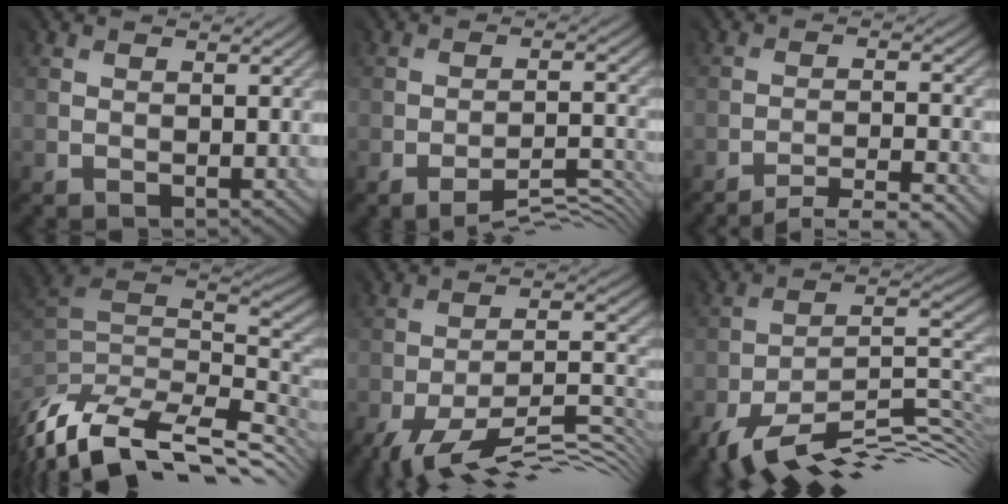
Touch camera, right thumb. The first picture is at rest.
{"total": 3.7, "force": [-3.6, -0.2, 1.2], "torque": [-0.021, -0.002, -0.053]}
{"total": 4.4, "force": [-4.3, -0.7, 0.6], "torque": [-0.016, 0.006, -0.079]}
{"total": 9.6, "force": [-3.6, 4.6, 7.6], "torque": [-0.201, -0.008, -0.044]}
{"total": 11.0, "force": [-8.5, 2.2, 6.7], "torque": [-0.128, -0.014, -0.140]}
{"total": 12.2, "force": [-9.0, 2.9, 7.7], "torque": [-0.143, -0.009, -0.160]}